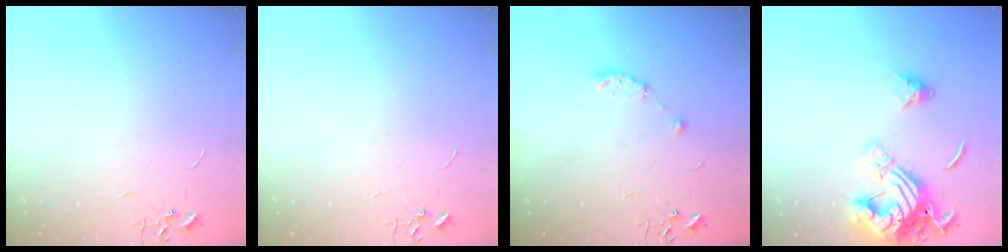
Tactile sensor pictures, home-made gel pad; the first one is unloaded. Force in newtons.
{"total": 0.0}
{"total": 5.6, "press": 5.5, "slide": 0.7}
{"total": 17.5, "press": 17.4, "slide": 1.9}